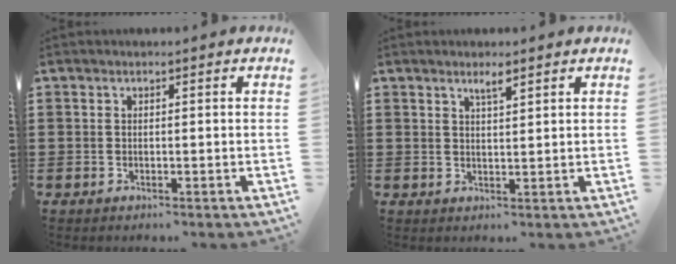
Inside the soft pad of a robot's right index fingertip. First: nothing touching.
{"total": 2.1, "force": [1.6, 0.3, 1.4], "torque": [-0.022, -0.002, 0.025]}